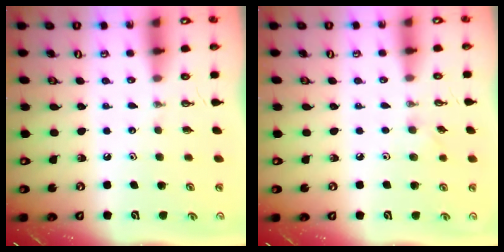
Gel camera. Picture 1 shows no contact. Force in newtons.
{"total": 3.6, "press": 3.5, "slide": 0.9}